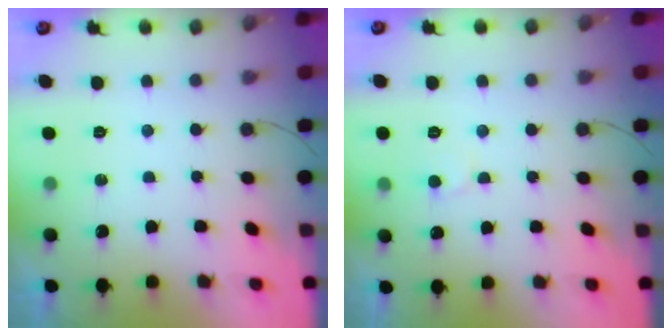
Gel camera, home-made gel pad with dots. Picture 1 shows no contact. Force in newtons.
{"total": 4.6, "press": 4.6, "slide": 0.4}